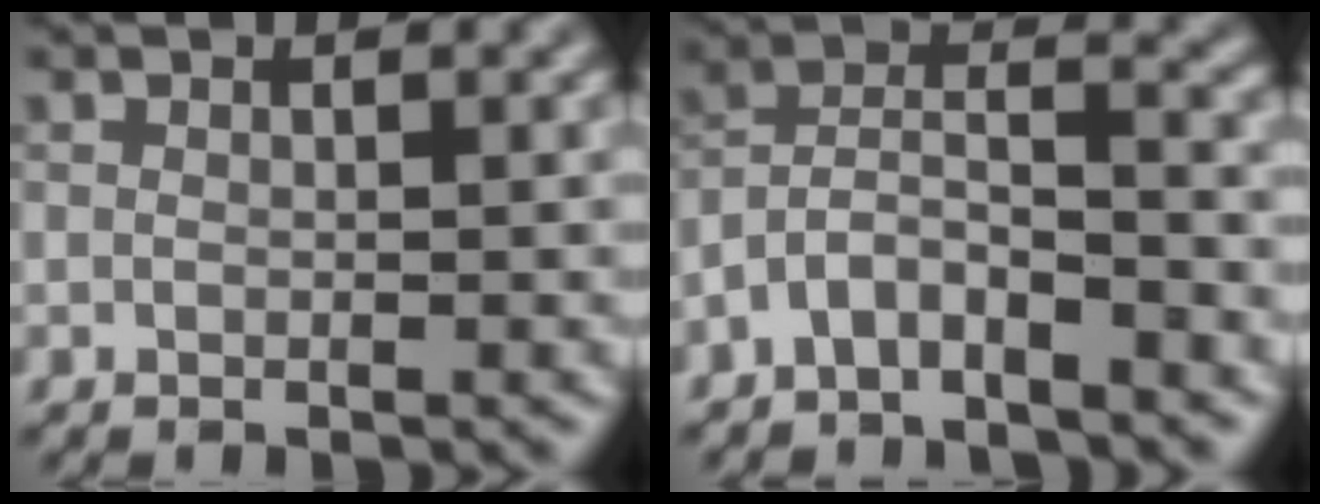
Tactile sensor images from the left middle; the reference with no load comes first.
{"total": 4.5, "force": [-3.1, 1.5, 2.9], "torque": [-0.056, 0.008, -0.068]}